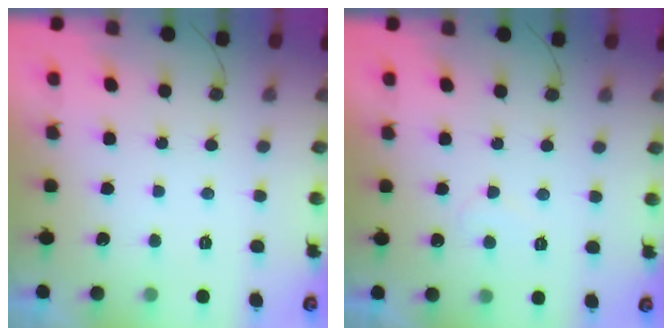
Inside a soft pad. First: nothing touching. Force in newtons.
{"total": 5.7, "press": 5.7, "slide": 0.4}